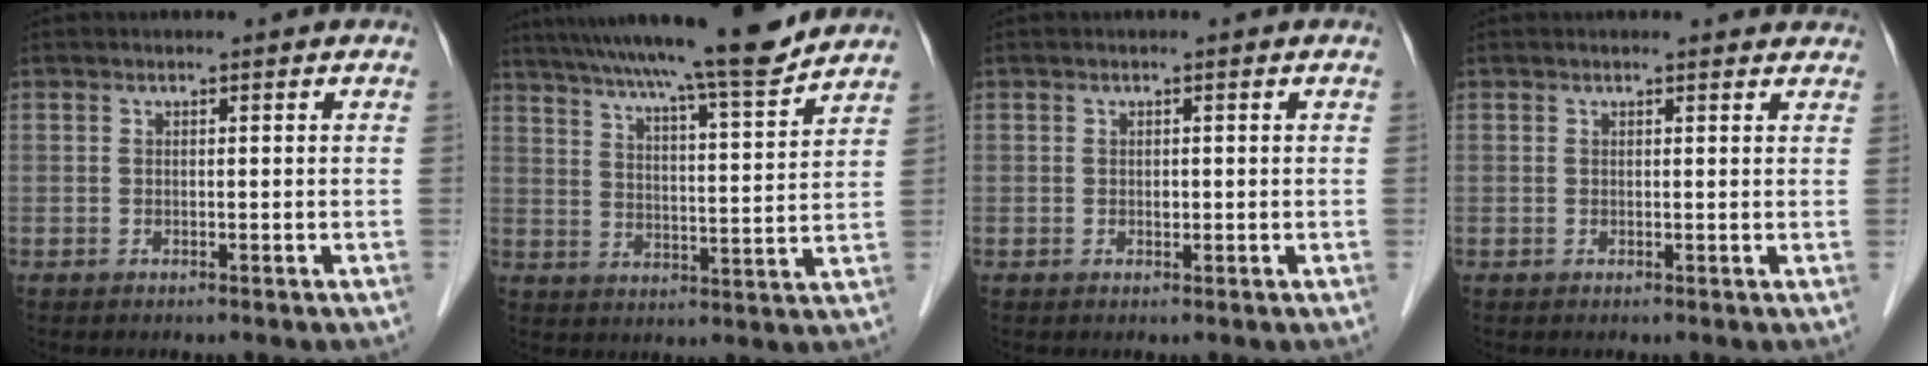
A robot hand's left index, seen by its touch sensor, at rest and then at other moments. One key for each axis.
{"total": 18.0, "fx": 15.7, "fy": -0.3, "fz": 8.9, "tx": -0.145, "ty": -0.004, "tz": 0.229}
{"total": 0.6, "fx": -0.1, "fy": 0.4, "fz": 0.5, "tx": -0.008, "ty": -0.002, "tz": -0.002}
{"total": 3.2, "fx": 3.0, "fy": 0.8, "fz": 0.9, "tx": -0.011, "ty": 0.006, "tz": 0.020}